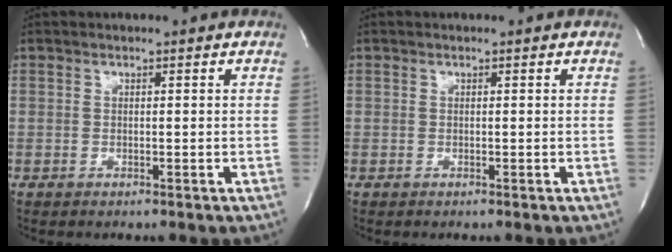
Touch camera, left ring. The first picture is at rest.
{"total": 0.0}